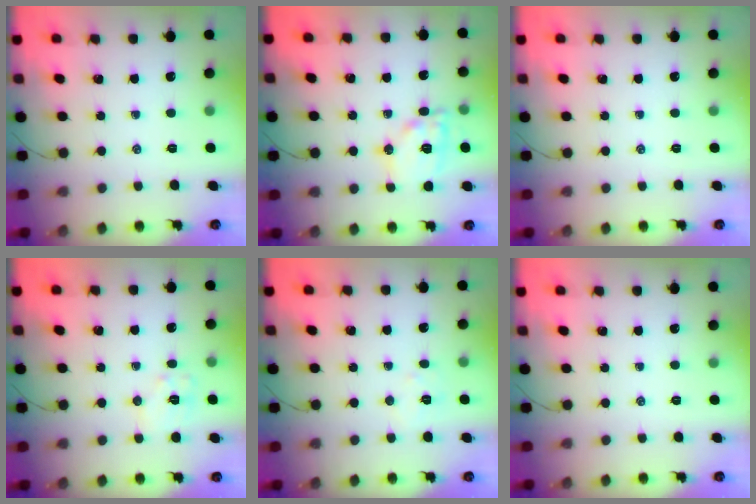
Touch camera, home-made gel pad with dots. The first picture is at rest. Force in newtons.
{"total": 12.5, "press": 12.4, "slide": 1.2}
{"total": 0.0}
{"total": 7.1, "press": 7.1, "slide": 0.6}
{"total": 4.0, "press": 3.9, "slide": 0.9}
{"total": 0.0}